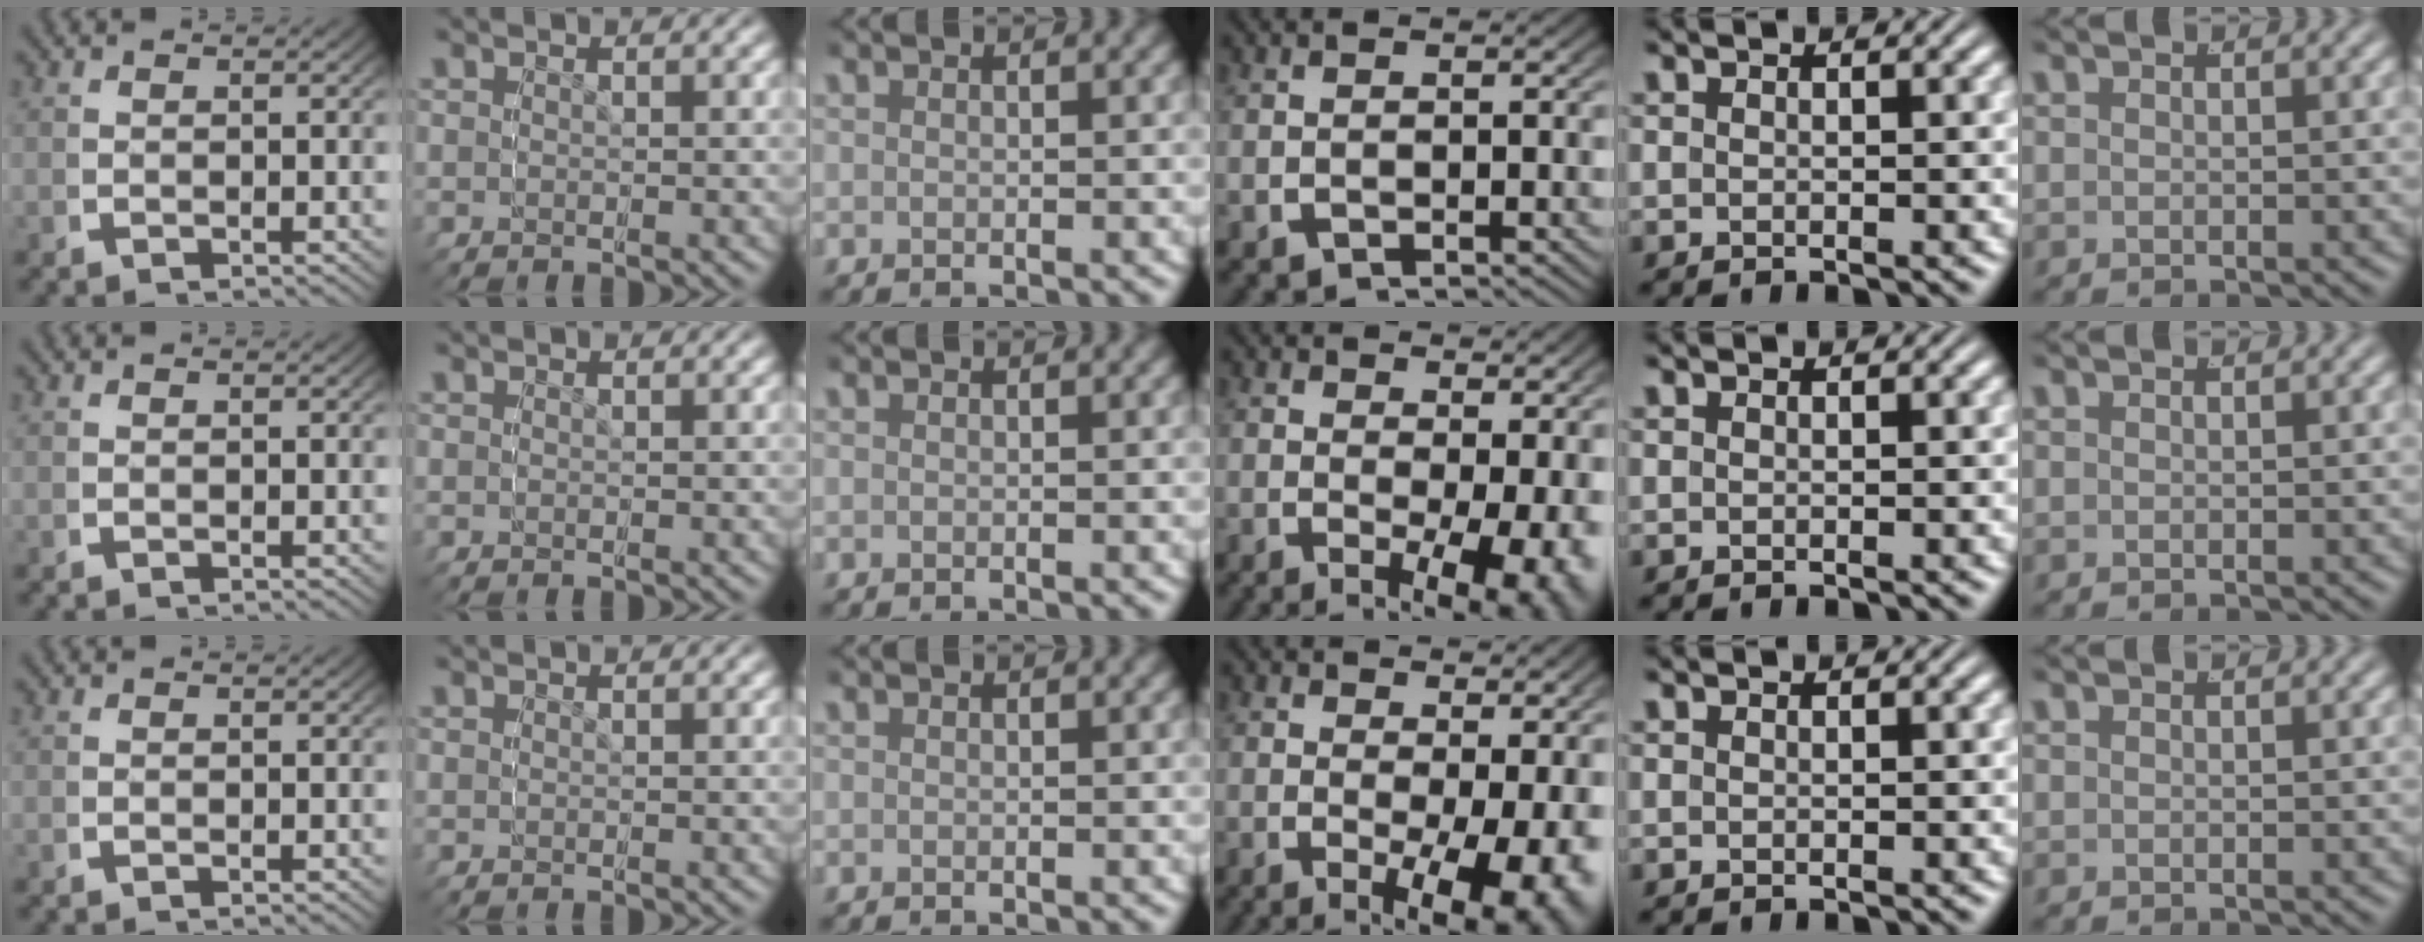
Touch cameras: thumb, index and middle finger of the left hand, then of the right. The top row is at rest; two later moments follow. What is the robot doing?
{"motion": "grasp_and_lifting", "object": "bottle"}